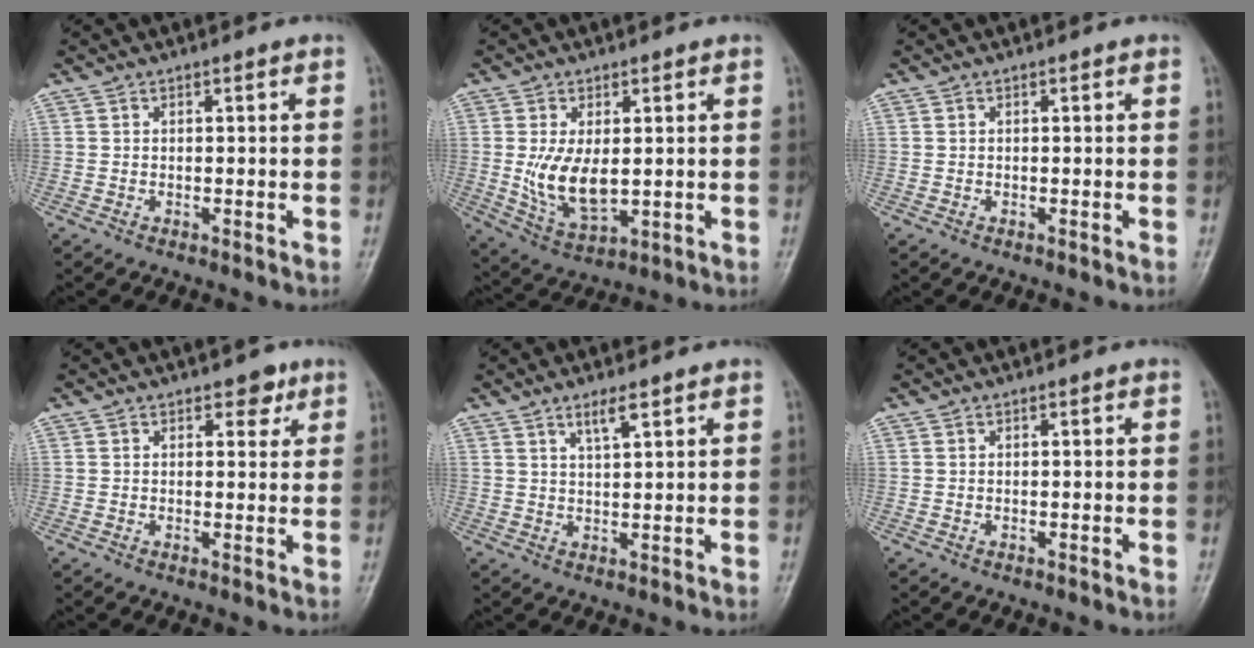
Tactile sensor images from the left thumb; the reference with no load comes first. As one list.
[{"total": 9.2, "force": [0.5, 5.0, 7.7], "torque": [-0.136, -0.018, 0.025]}, {"total": 0.0}, {"total": 2.9, "force": [1.9, 1.8, 1.3], "torque": [0.002, -0.009, 0.024]}, {"total": 3.5, "force": [2.4, 0.7, 2.5], "torque": [-0.046, -0.013, 0.047]}, {"total": 0.0}]